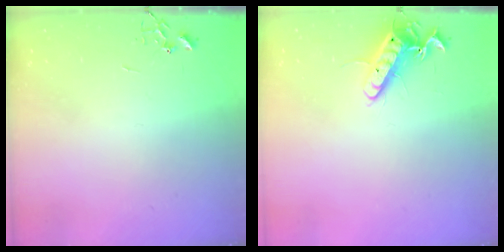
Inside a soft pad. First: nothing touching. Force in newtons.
{"total": 12.4, "press": 12.4, "slide": 1.1}